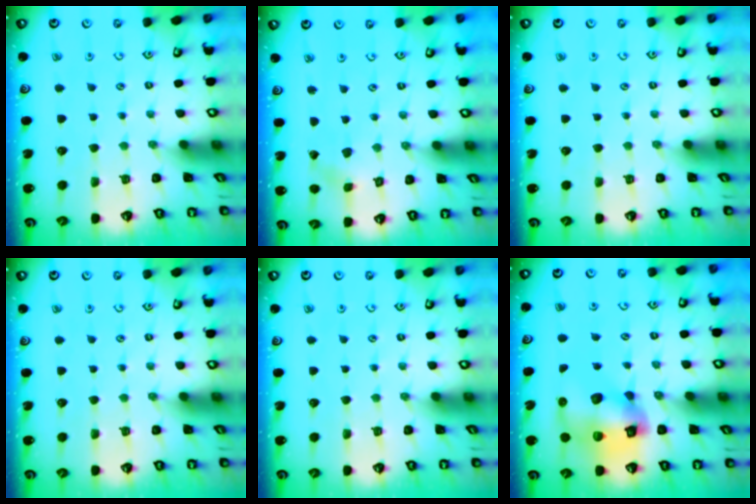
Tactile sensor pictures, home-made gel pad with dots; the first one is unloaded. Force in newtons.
{"total": 0.6, "press": 0.5, "slide": 0.2}
{"total": 0.0}
{"total": 0.0}
{"total": 0.0}
{"total": 12.4, "press": 12.3, "slide": 2.0}